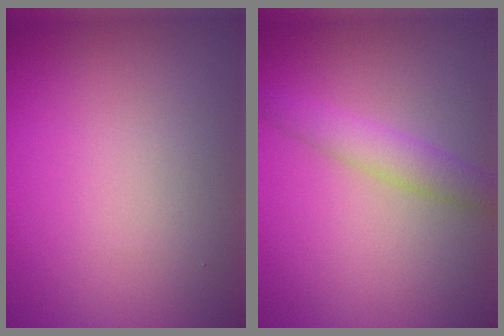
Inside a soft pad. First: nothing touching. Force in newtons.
{"total": 2.7, "press": 2.7, "slide": 0.0}